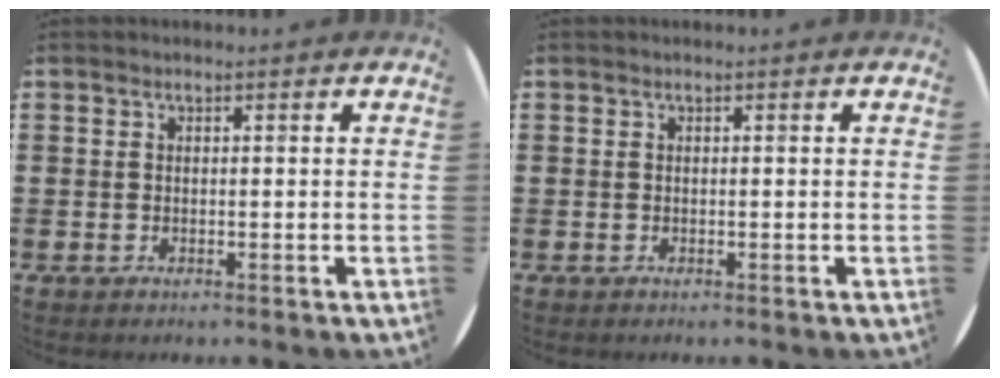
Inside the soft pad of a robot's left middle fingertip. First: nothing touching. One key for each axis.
{"total": 0.0}